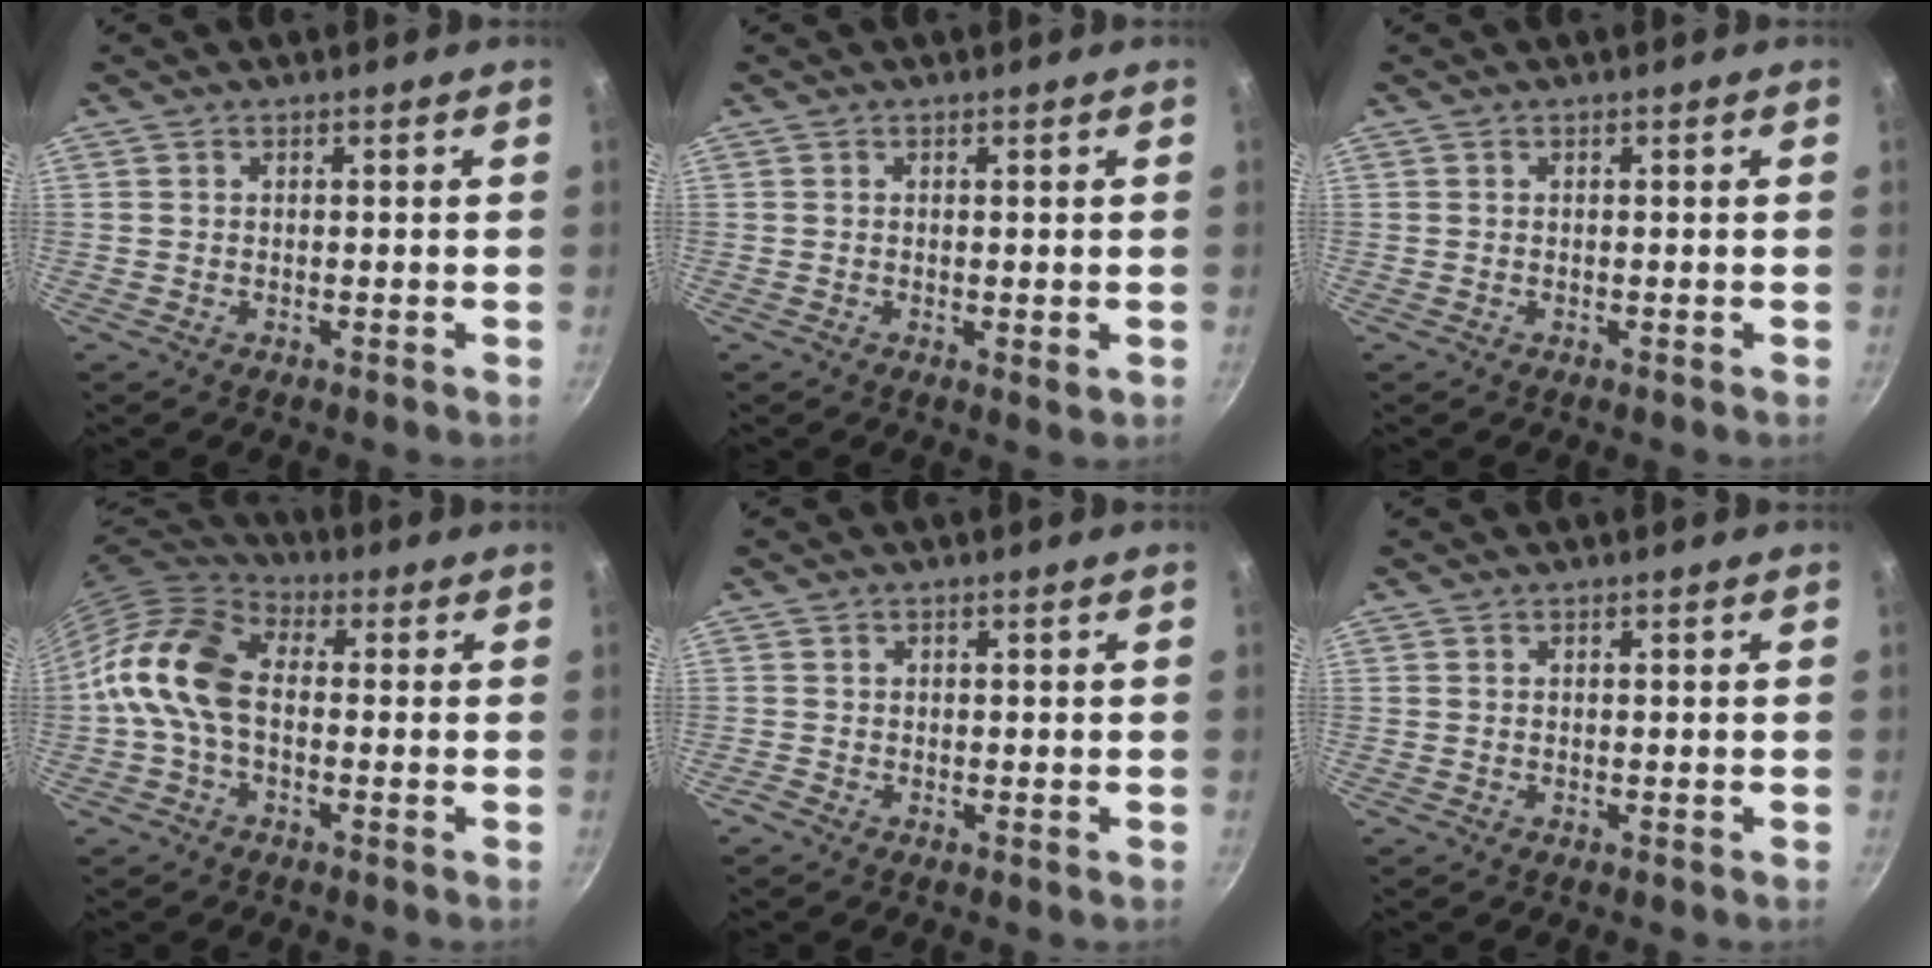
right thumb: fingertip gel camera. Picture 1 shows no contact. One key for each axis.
{"total": 1.2, "fx": 0.0, "fy": 0.4, "fz": 1.2, "tx": -0.018, "ty": -0.006, "tz": -0.001}
{"total": 0.0}
{"total": 12.3, "fx": -1.1, "fy": 7.9, "fz": 9.4, "tx": -0.171, "ty": 0.036, "tz": -0.045}
{"total": 0.9, "fx": -0.6, "fy": 0.7, "fz": 0.1, "tx": -0.004, "ty": 0.003, "tz": -0.011}
{"total": 0.0}